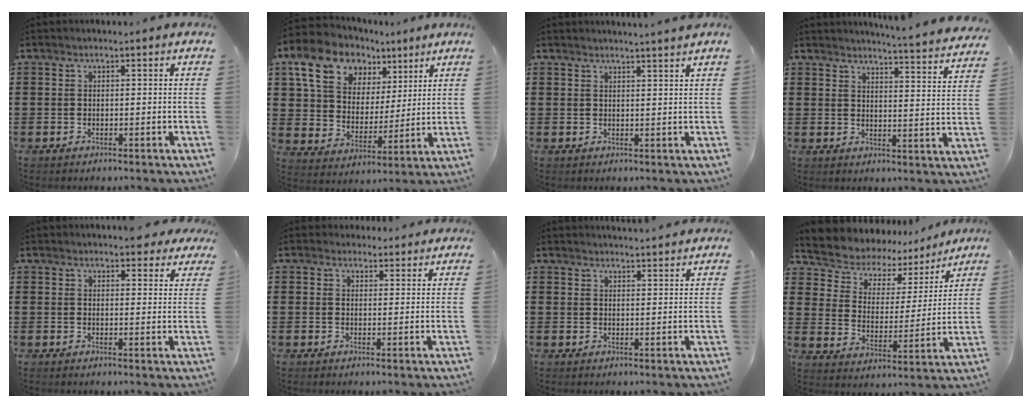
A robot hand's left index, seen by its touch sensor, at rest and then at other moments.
{"total": 11.8, "force": [7.4, 8.2, 4.1], "torque": [-0.107, -0.023, 0.140]}
{"total": 2.1, "force": [2.0, -0.6, 0.5], "torque": [-0.014, -0.003, 0.039]}
{"total": 4.2, "force": [4.0, -0.9, 0.8], "torque": [-0.026, -0.036, 0.064]}
{"total": 3.4, "force": [3.2, 0.8, 0.8], "torque": [-0.010, -0.010, 0.057]}
{"total": 3.0, "force": [2.7, 1.3, 0.0], "torque": [-0.003, -0.005, 0.050]}
{"total": 3.0, "force": [3.0, -0.3, -0.1], "torque": [0.001, -0.020, 0.053]}
{"total": 5.3, "force": [4.4, 2.9, 0.0], "torque": [-0.040, -0.036, 0.071]}